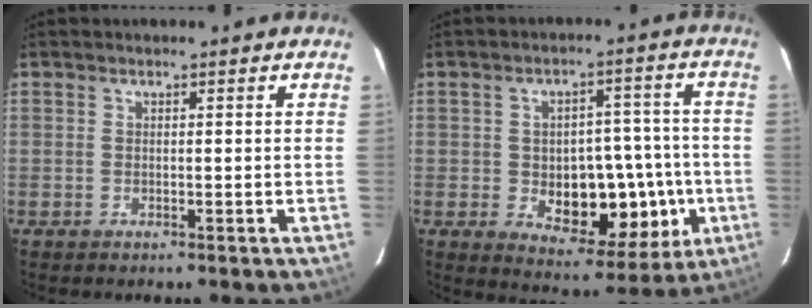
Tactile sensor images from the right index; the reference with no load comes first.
{"total": 13.9, "force": [-2.8, 7.4, 11.5], "torque": [-0.144, 0.019, -0.022]}